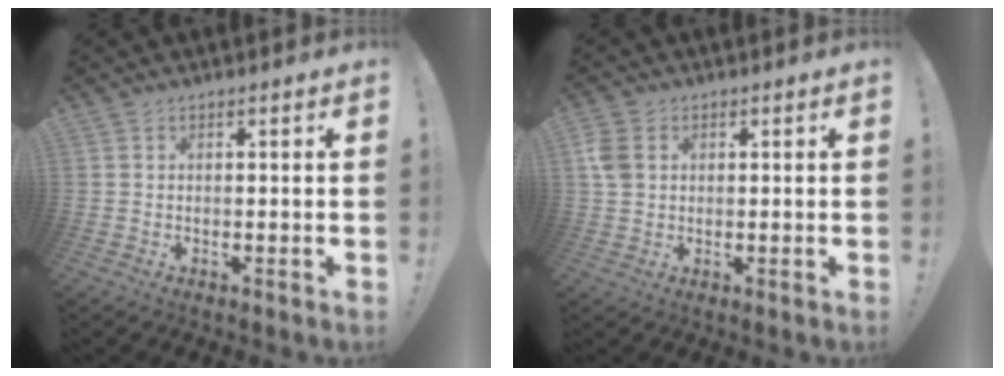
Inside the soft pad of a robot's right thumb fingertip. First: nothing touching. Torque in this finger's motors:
{"motor_torque": [0.04, 0.04, 0.00, 0.05, 0.09]}